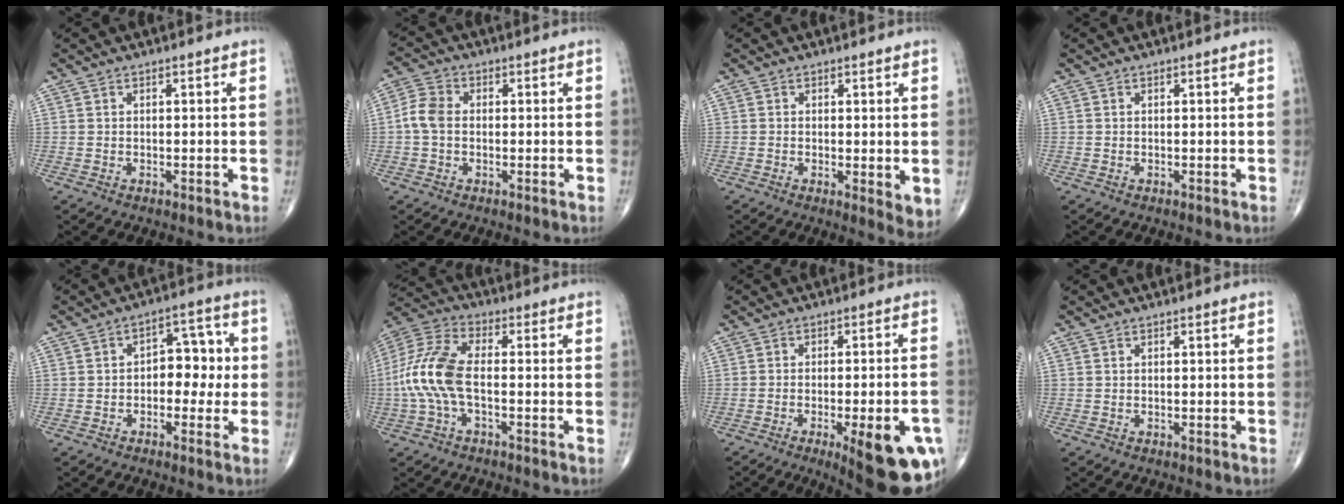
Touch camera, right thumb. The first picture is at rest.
{"total": 5.0, "force": [-0.3, 3.6, 3.3], "torque": [-0.069, 0.015, -0.015]}
{"total": 4.1, "force": [-0.2, 1.4, 3.8], "torque": [-0.054, -0.015, -0.004]}
{"total": 0.0}
{"total": 7.6, "force": [-0.5, 5.0, 5.7], "torque": [-0.038, 0.028, -0.018]}
{"total": 12.2, "force": [-1.8, 5.6, 10.7], "torque": [-0.250, 0.028, -0.042]}
{"total": 17.3, "force": [-7.2, 5.2, 14.9], "torque": [-0.141, 0.013, -0.082]}
{"total": 0.0}